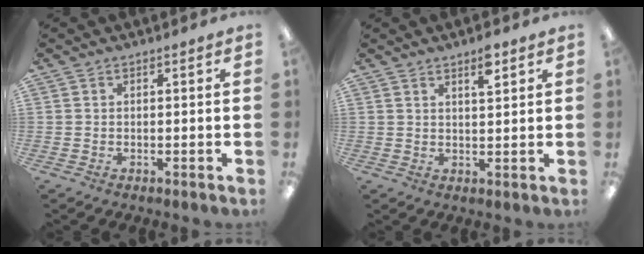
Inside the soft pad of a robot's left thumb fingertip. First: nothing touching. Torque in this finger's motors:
{"motor_torque": [-0.03, 0.11, -0.04, -0.12, 0.01]}